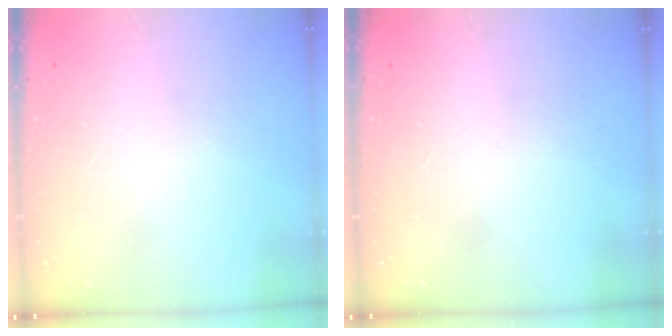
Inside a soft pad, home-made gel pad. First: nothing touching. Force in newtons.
{"total": 0.0}